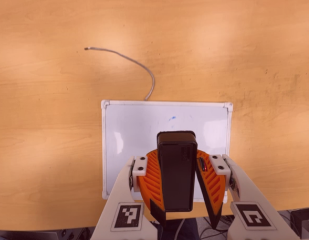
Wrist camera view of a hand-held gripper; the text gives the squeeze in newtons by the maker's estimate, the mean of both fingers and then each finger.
{"total": 10.4, "left": 9.6, "right": 11.2}